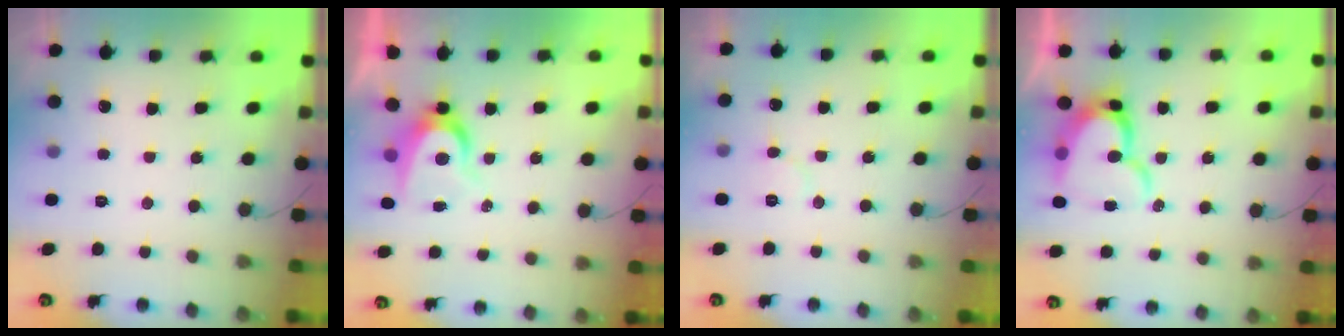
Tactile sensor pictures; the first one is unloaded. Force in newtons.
{"total": 7.4, "press": 7.4, "slide": 0.3}
{"total": 5.2, "press": 5.2, "slide": 0.5}
{"total": 15.2, "press": 15.1, "slide": 1.4}